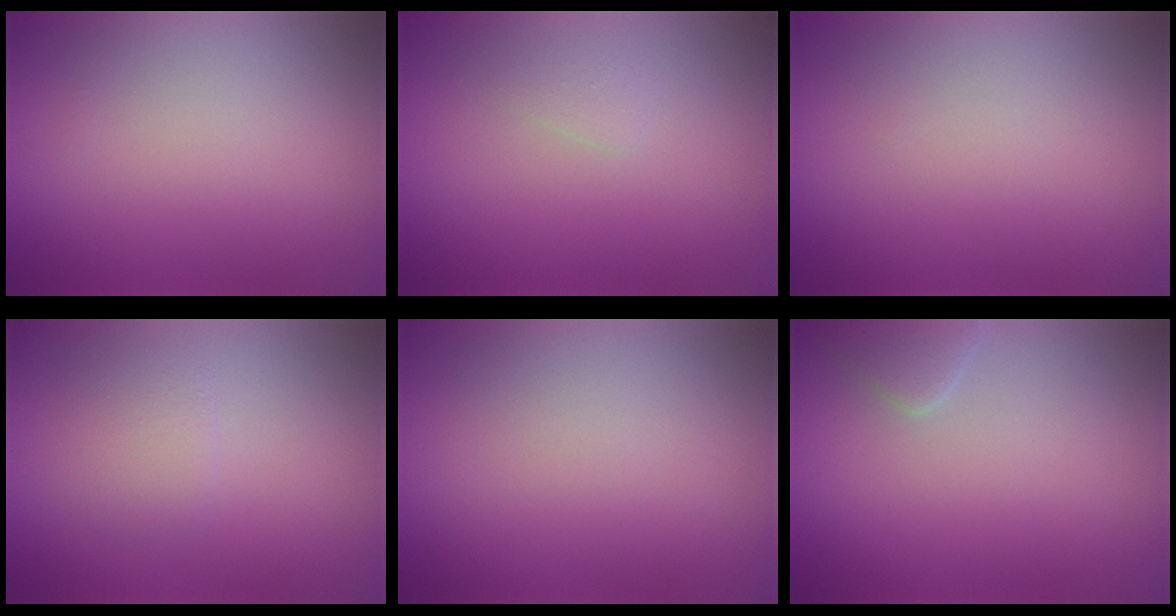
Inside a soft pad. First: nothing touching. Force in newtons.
{"total": 0.7, "press": 0.7, "slide": 0.0}
{"total": 0.0}
{"total": 2.9, "press": 2.9, "slide": 0.2}
{"total": 0.0}
{"total": 1.8, "press": 1.8, "slide": 0.1}